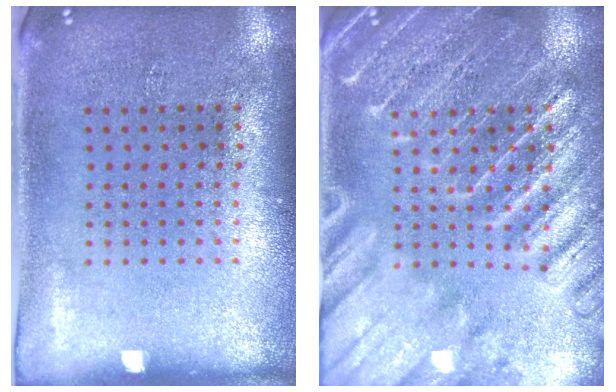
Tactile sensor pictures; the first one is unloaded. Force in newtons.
{"total": 3.6, "press": 3.6, "slide": 0.7}